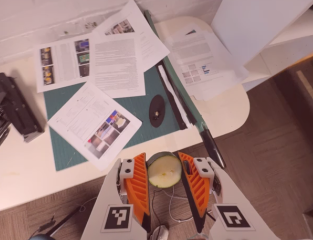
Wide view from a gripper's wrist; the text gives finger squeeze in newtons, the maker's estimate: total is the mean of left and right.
{"total": 11.2, "left": 11.4, "right": 11.0}